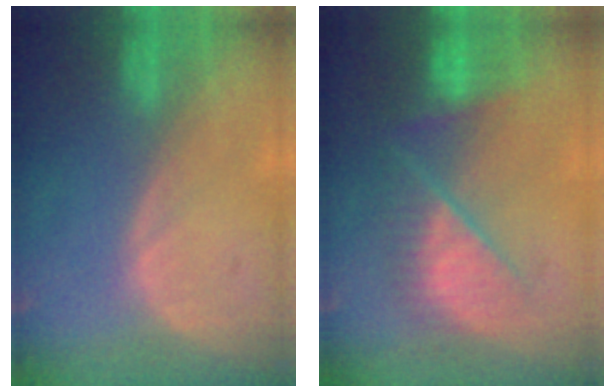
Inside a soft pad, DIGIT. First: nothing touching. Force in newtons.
{"total": 8.8, "press": 8.0, "slide": 3.8}